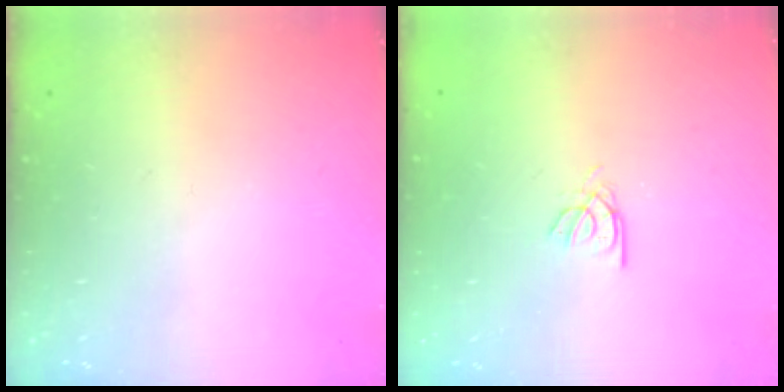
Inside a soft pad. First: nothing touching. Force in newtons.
{"total": 2.2, "press": 2.2, "slide": 0.2}